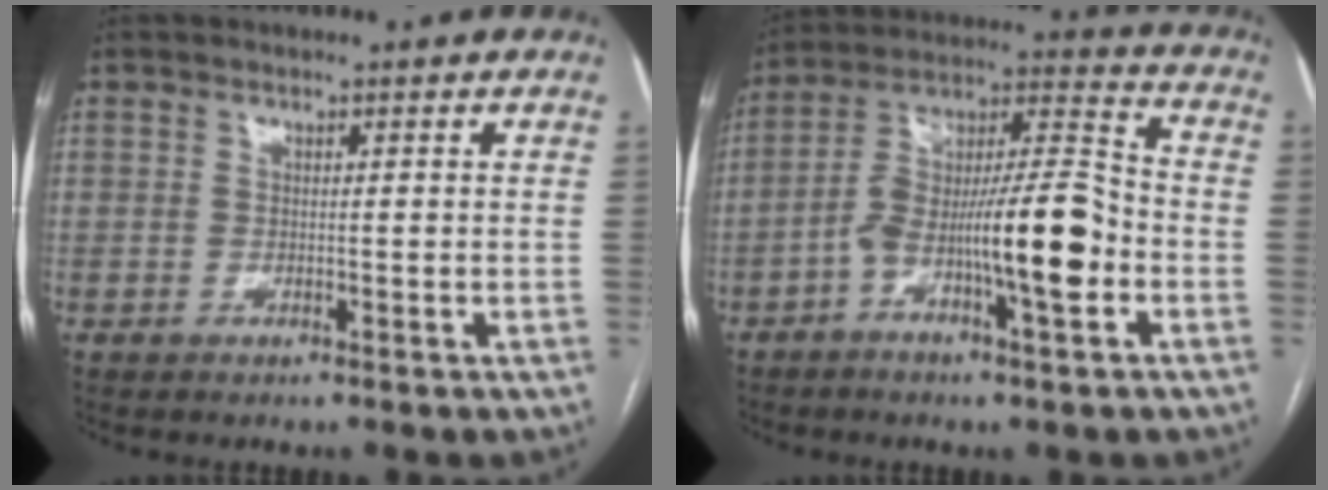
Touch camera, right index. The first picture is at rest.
{"total": 15.0, "force": [-4.9, 2.2, 14.0], "torque": [-0.248, 0.018, -0.083]}